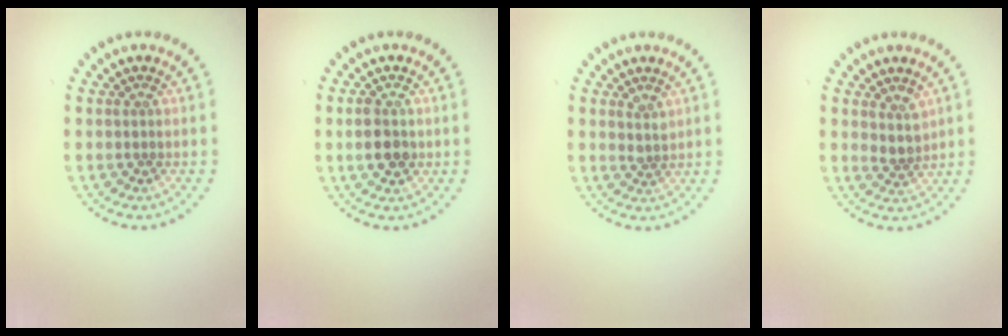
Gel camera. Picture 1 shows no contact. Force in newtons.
{"total": 2.9, "press": 2.9, "slide": 0.3}
{"total": 1.2, "press": 1.0, "slide": 0.6}
{"total": 2.0, "press": 1.5, "slide": 1.2}